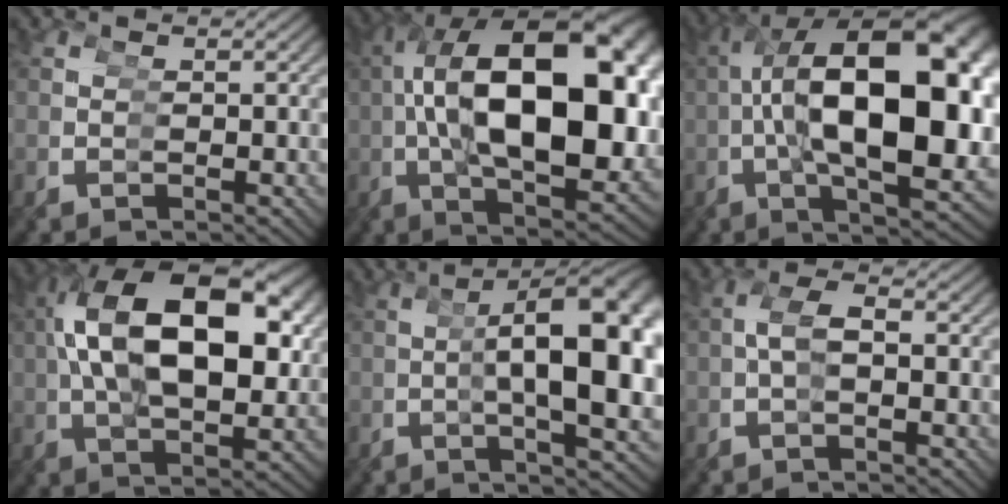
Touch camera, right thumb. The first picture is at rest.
{"total": 23.2, "force": [0.6, 12.2, 19.7], "torque": [-0.325, -0.050, 0.034]}
{"total": 20.9, "force": [0.7, 10.2, 18.3], "torque": [-0.296, -0.043, 0.030]}
{"total": 15.1, "force": [2.1, 8.2, 12.5], "torque": [-0.225, -0.013, 0.046]}
{"total": 14.0, "force": [0.7, 5.6, 12.8], "torque": [-0.165, 0.000, 0.008]}
{"total": 2.6, "force": [-0.1, 1.2, 2.3], "torque": [-0.047, 0.005, -0.003]}